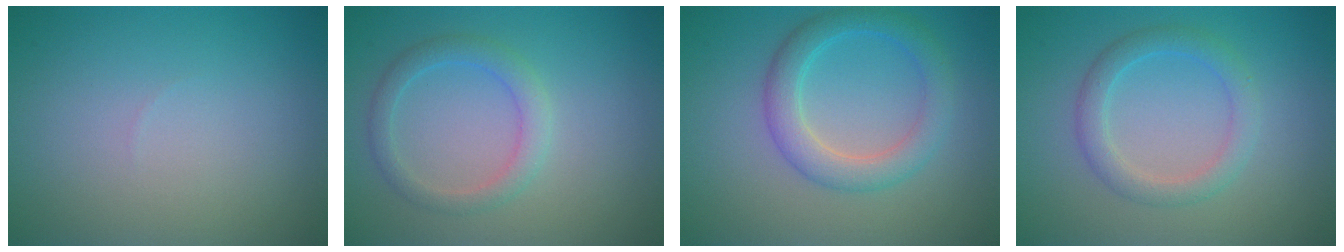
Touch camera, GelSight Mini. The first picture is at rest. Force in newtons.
{"total": 2.3, "press": 2.3, "slide": 0.1}
{"total": 3.8, "press": 3.8, "slide": 0.1}
{"total": 2.7, "press": 2.7, "slide": 0.1}